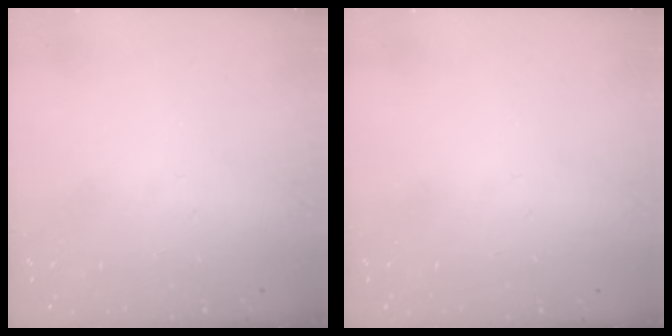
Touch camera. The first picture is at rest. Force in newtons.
{"total": 0.0}